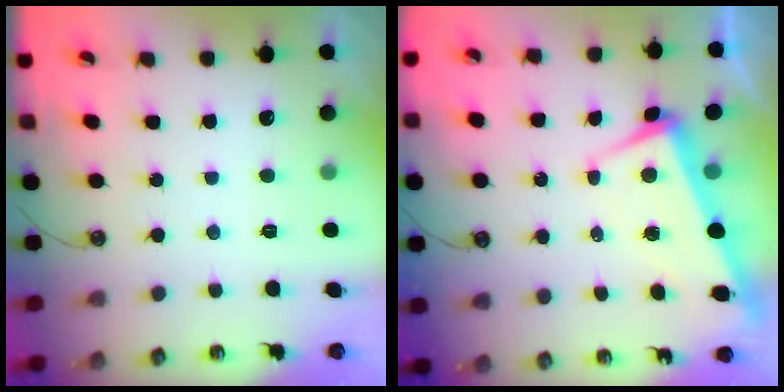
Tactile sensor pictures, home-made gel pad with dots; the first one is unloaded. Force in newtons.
{"total": 2.0, "press": 1.8, "slide": 1.0}